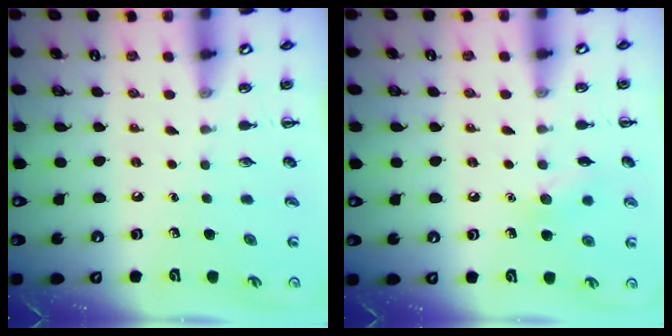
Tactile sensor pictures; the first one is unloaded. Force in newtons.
{"total": 7.3, "press": 7.1, "slide": 1.6}